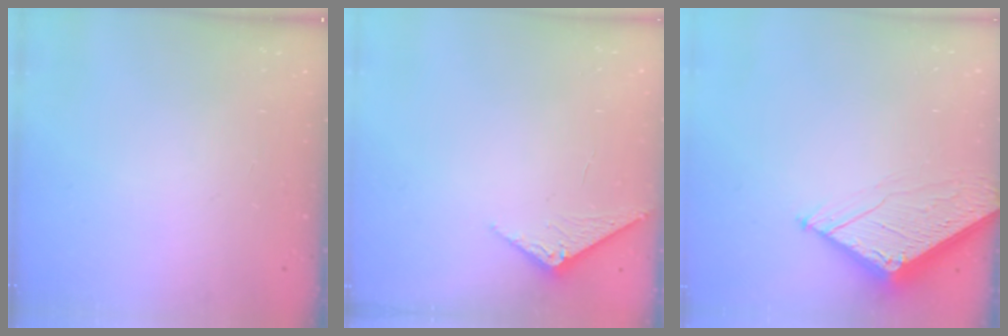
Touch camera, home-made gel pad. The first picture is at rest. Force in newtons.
{"total": 2.4, "press": 2.4, "slide": 0.3}
{"total": 6.3, "press": 6.2, "slide": 0.9}